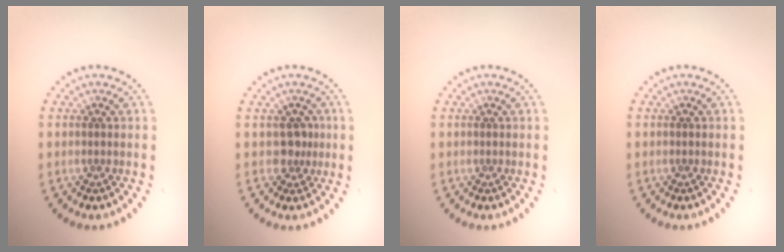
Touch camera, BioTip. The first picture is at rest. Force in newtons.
{"total": 1.7, "press": 1.3, "slide": 1.1}
{"total": 0.0}
{"total": 0.0}